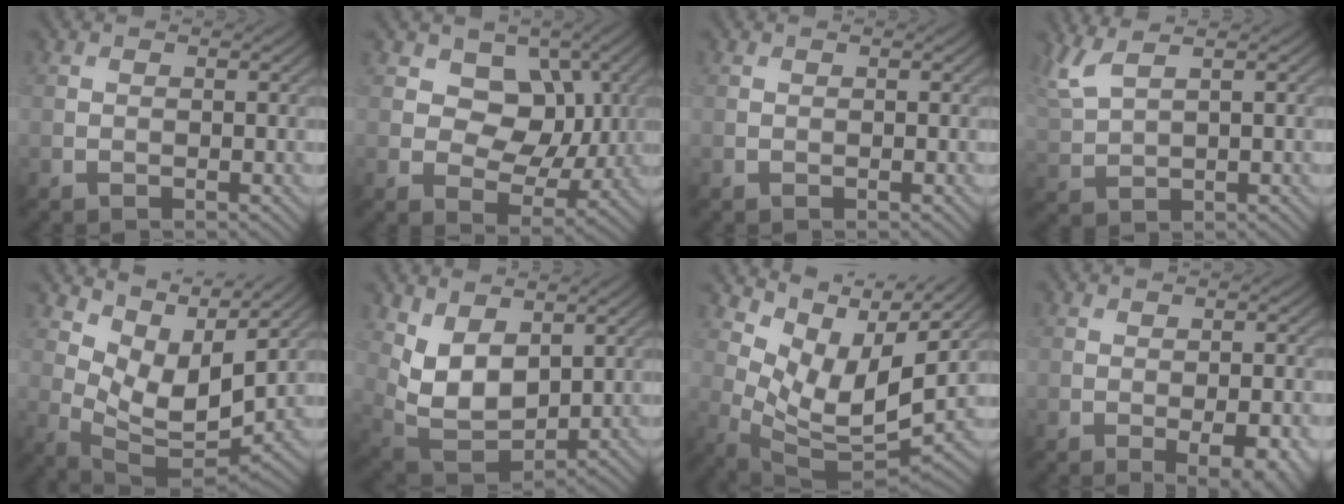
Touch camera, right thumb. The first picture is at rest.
{"total": 7.7, "force": [2.2, 6.0, 4.4], "torque": [-0.079, -0.008, 0.031]}
{"total": 0.0}
{"total": 5.3, "force": [3.4, 1.5, 3.8], "torque": [-0.102, 0.016, 0.077]}
{"total": 9.1, "force": [5.2, 4.2, 6.2], "torque": [-0.137, -0.005, 0.099]}
{"total": 8.0, "force": [3.0, 4.6, 5.8], "torque": [-0.134, -0.011, 0.060]}
{"total": 10.0, "force": [5.6, 4.2, 7.1], "torque": [-0.153, -0.008, 0.115]}
{"total": 6.2, "force": [-2.4, 2.5, 5.1], "torque": [-0.068, -0.009, -0.017]}